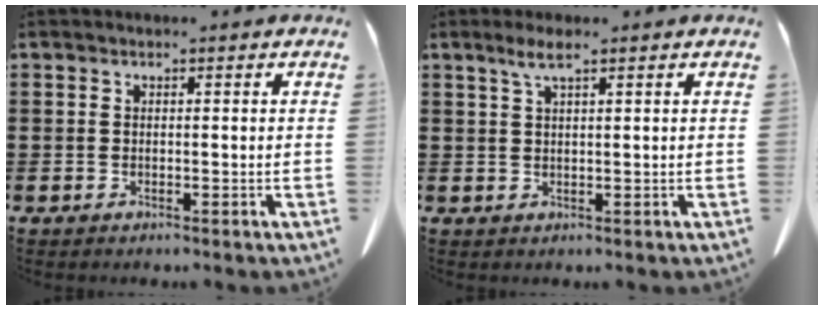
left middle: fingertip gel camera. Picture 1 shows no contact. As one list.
[{"total": 2.6, "force": [1.5, 0.3, 2.1], "torque": [-0.045, 0.002, 0.027]}]